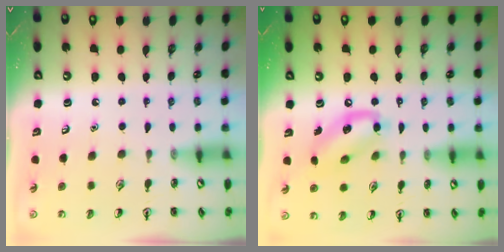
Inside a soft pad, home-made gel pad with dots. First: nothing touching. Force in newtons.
{"total": 11.8, "press": 11.5, "slide": 2.6}